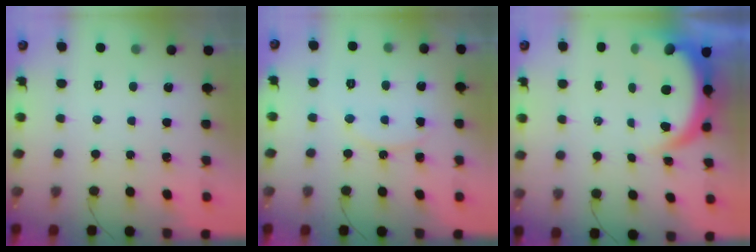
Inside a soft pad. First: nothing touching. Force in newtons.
{"total": 9.1, "press": 9.1, "slide": 0.6}
{"total": 7.0, "press": 7.0, "slide": 1.0}